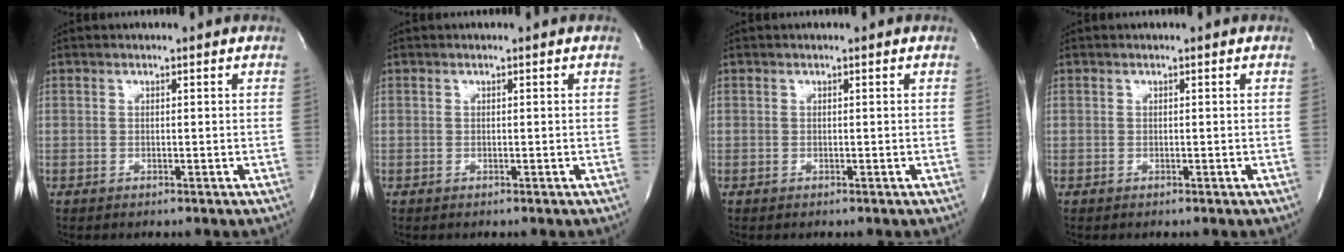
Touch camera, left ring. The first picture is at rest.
{"total": 0.0}
{"total": 0.0}
{"total": 0.0}